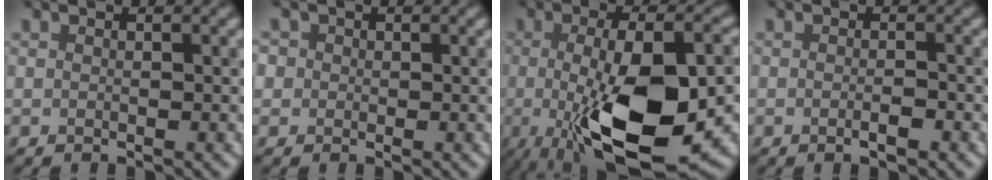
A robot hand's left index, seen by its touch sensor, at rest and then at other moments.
{"total": 1.1, "force": [-0.4, 0.6, -0.8], "torque": [0.016, 0.002, 0.002]}
{"total": 12.5, "force": [-3.0, 4.1, 11.4], "torque": [-0.175, -0.016, -0.038]}
{"total": 1.3, "force": [-1.2, 0.0, 0.5], "torque": [-0.006, -0.005, -0.012]}